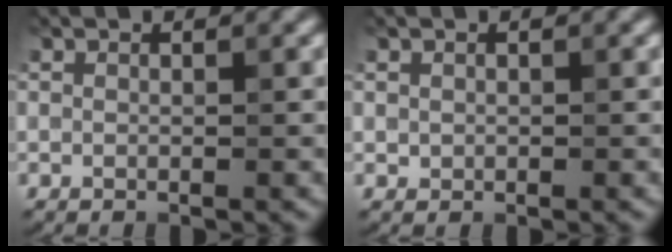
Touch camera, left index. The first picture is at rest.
{"total": 0.5, "force": [0.1, 0.5, 0.1], "torque": [0.003, -0.003, 0.004]}